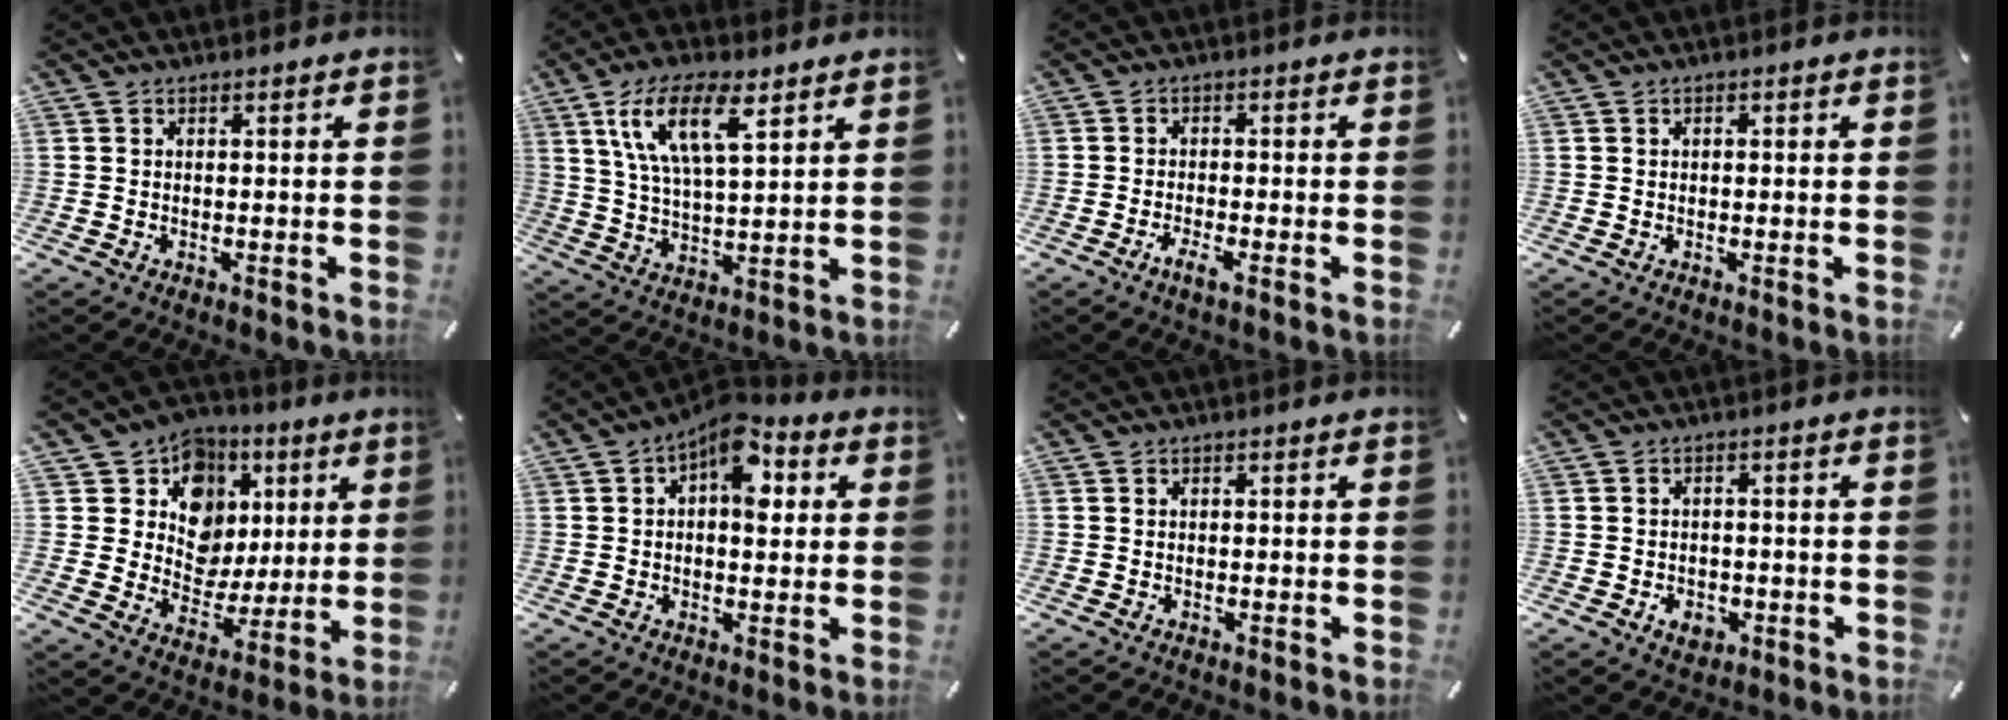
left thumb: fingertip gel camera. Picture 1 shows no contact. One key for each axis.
{"total": 13.3, "fx": 7.0, "fy": 5.1, "fz": 10.1, "tx": -0.208, "ty": -0.005, "tz": 0.126}
{"total": 2.9, "fx": -1.7, "fy": 0.6, "fz": 2.3, "tx": -0.044, "ty": 0.001, "tz": -0.032}
{"total": 0.6, "fx": 0.1, "fy": 0.5, "fz": 0.4, "tx": -0.008, "ty": 0.002, "tz": 0.001}
{"total": 13.4, "fx": 4.2, "fy": 12.1, "fz": 3.9, "tx": -0.052, "ty": -0.037, "tz": 0.084}
{"total": 10.3, "fx": 4.0, "fy": 5.7, "fz": 7.7, "tx": -0.086, "ty": -0.026, "tz": 0.063}
{"total": 0.0}
{"total": 4.2, "fx": -1.7, "fy": 3.2, "fz": 2.2, "tx": -0.043, "ty": 0.005, "tz": -0.030}